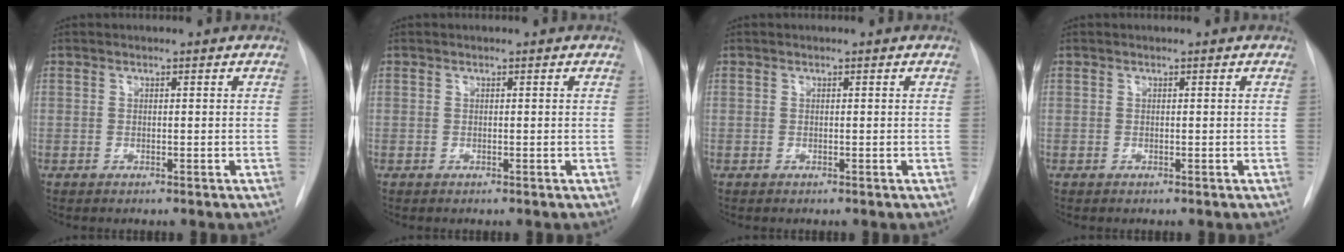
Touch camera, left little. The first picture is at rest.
{"total": 0.0}
{"total": 0.0}
{"total": 0.0}